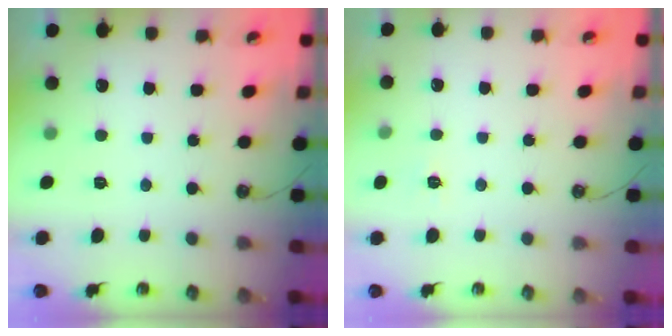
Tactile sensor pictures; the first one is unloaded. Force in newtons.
{"total": 3.7, "press": 3.6, "slide": 0.5}